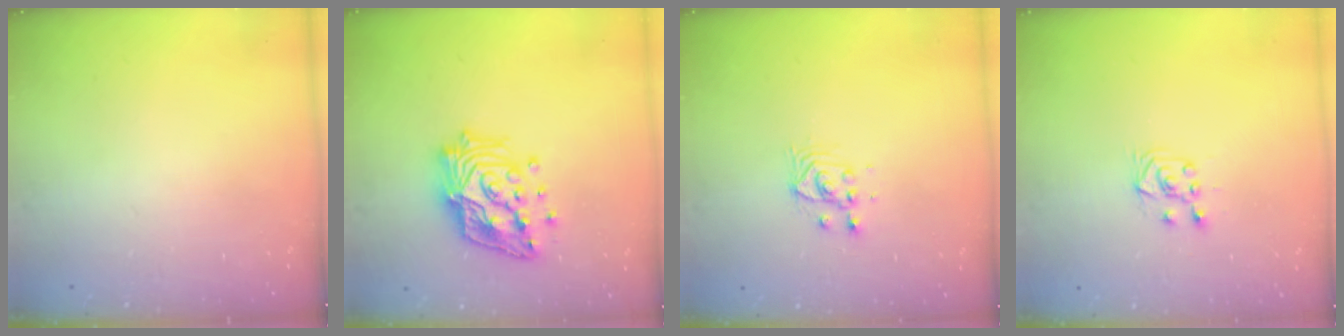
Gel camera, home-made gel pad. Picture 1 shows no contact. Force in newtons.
{"total": 18.8, "press": 18.7, "slide": 1.6}
{"total": 3.8, "press": 3.8, "slide": 0.2}
{"total": 6.3, "press": 6.3, "slide": 0.7}